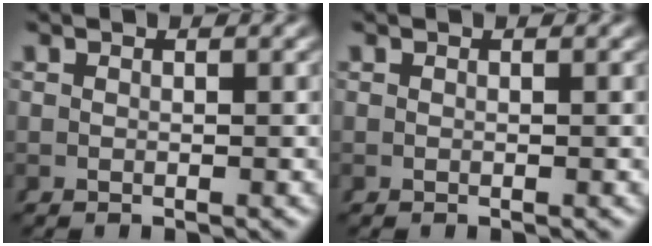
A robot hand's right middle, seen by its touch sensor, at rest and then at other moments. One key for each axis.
{"total": 0.0}